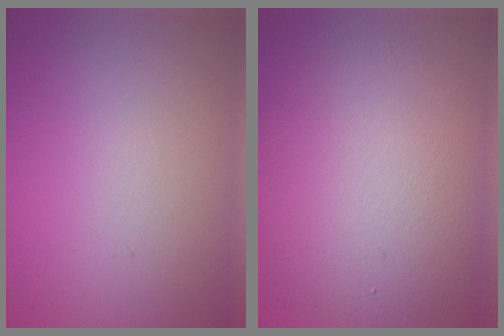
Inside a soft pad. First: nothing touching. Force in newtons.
{"total": 8.8, "press": 8.7, "slide": 0.9}